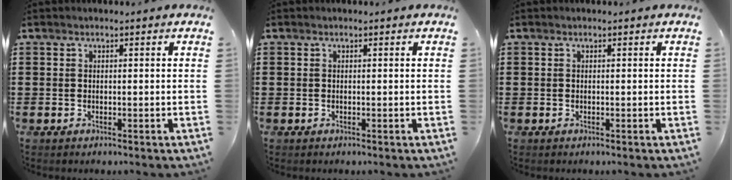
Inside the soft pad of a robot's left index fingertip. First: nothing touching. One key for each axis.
{"total": 0.0}
{"total": 0.0}